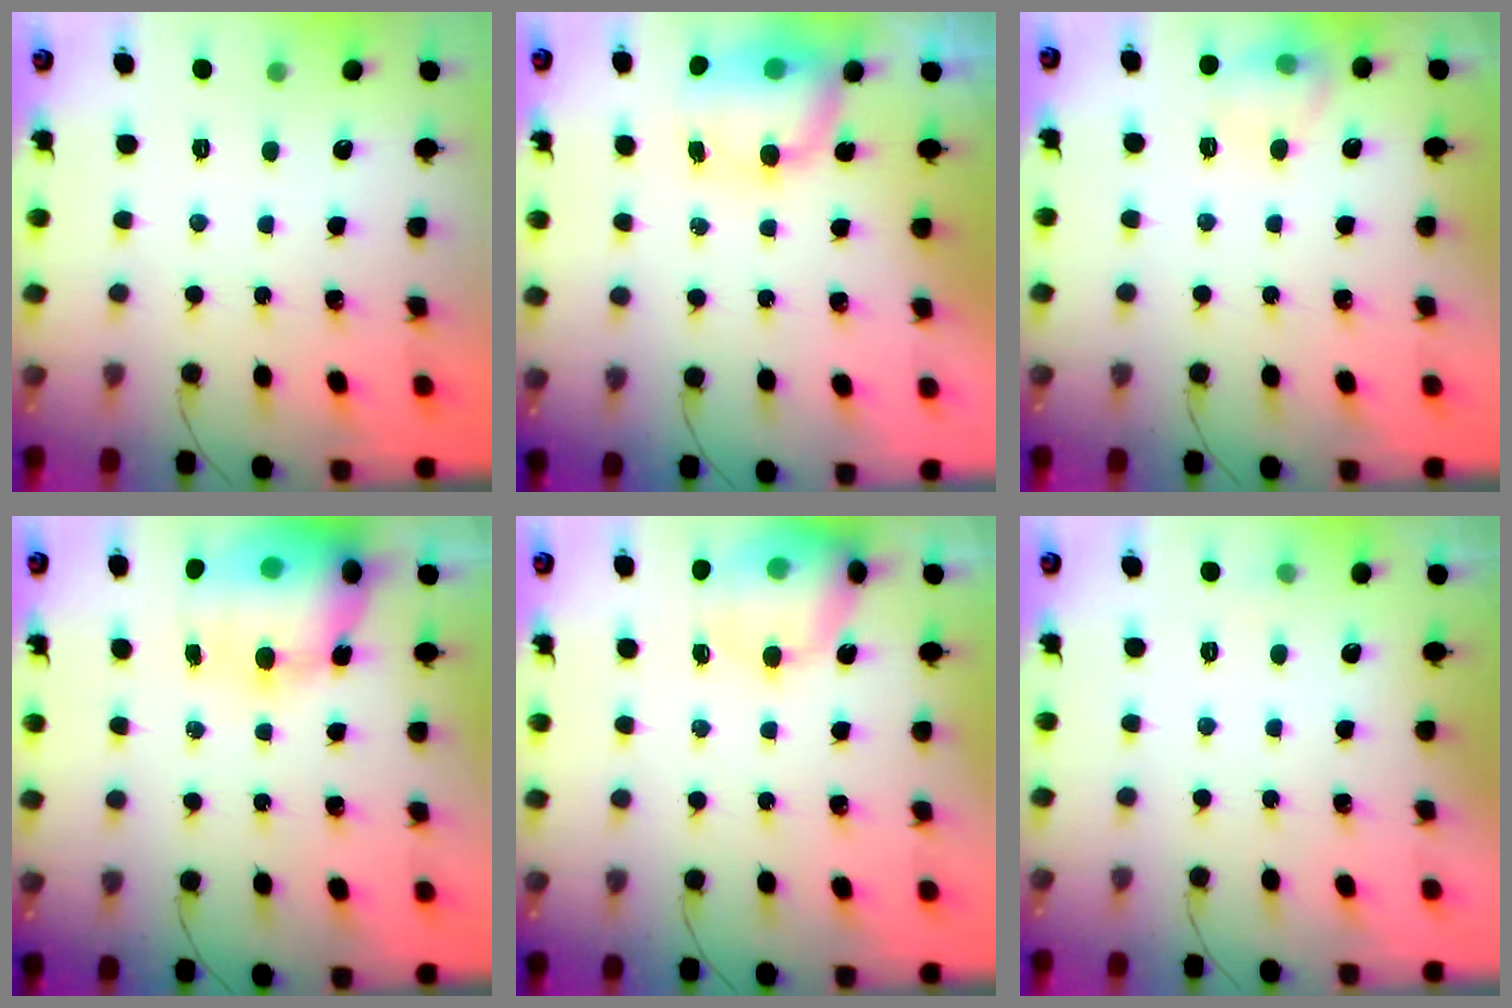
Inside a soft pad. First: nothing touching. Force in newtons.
{"total": 12.3, "press": 9.3, "slide": 8.1}
{"total": 9.6, "press": 9.5, "slide": 1.3}
{"total": 19.1, "press": 17.0, "slide": 8.7}
{"total": 15.7, "press": 15.5, "slide": 2.6}
{"total": 3.6, "press": 3.4, "slide": 1.3}